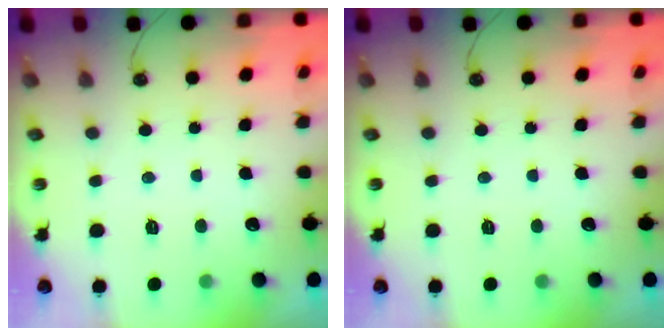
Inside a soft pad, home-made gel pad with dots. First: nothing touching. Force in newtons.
{"total": 0.0}